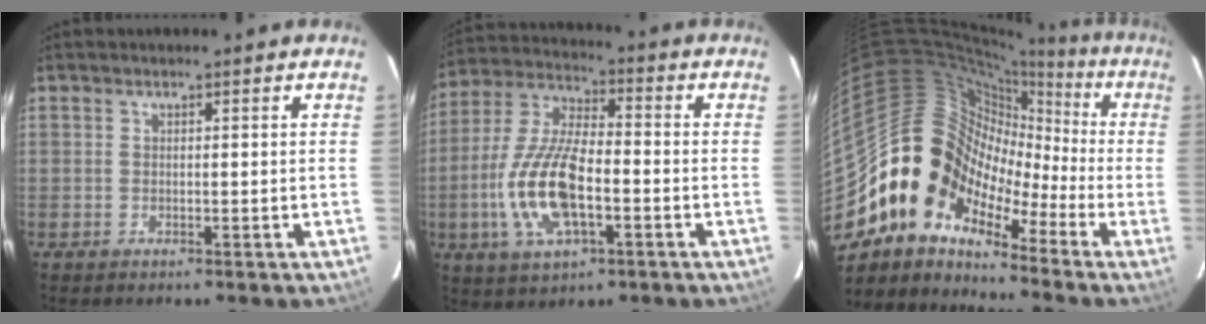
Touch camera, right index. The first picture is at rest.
{"total": 15.7, "force": [-4.1, 6.3, 13.8], "torque": [-0.295, -0.003, -0.077]}
{"total": 12.7, "force": [-5.1, 10.5, 5.0], "torque": [-0.074, 0.017, -0.127]}